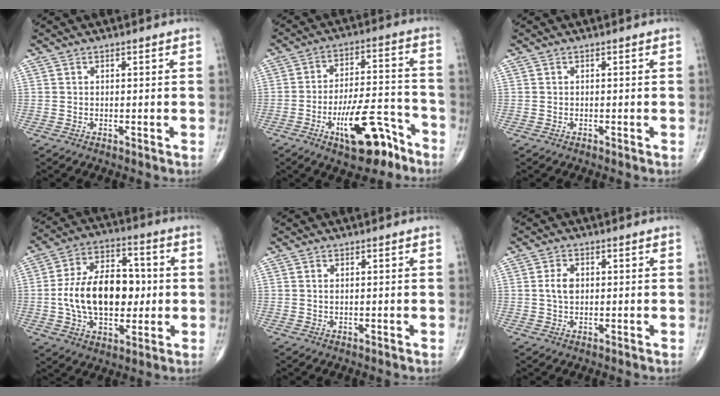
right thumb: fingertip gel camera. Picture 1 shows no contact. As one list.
[{"total": 14.0, "force": [-7.9, 5.3, 10.2], "torque": [-0.148, 0.060, -0.122]}, {"total": 0.0}, {"total": 18.5, "force": [-0.4, 11.4, 14.5], "torque": [-0.224, 0.025, -0.005]}, {"total": 0.6, "force": [0.3, 0.3, 0.5], "torque": [-0.012, 0.001, 0.006]}, {"total": 3.3, "force": [0.4, 2.1, 2.5], "torque": [-0.048, 0.003, 0.006]}]